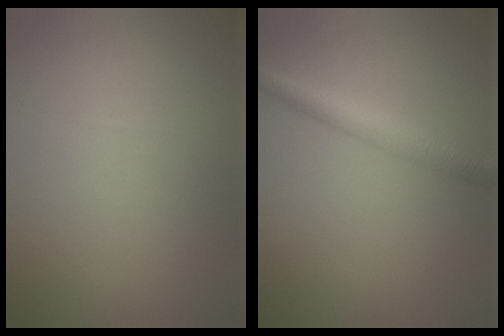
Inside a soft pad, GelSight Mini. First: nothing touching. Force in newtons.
{"total": 3.5, "press": 3.5, "slide": 0.1}